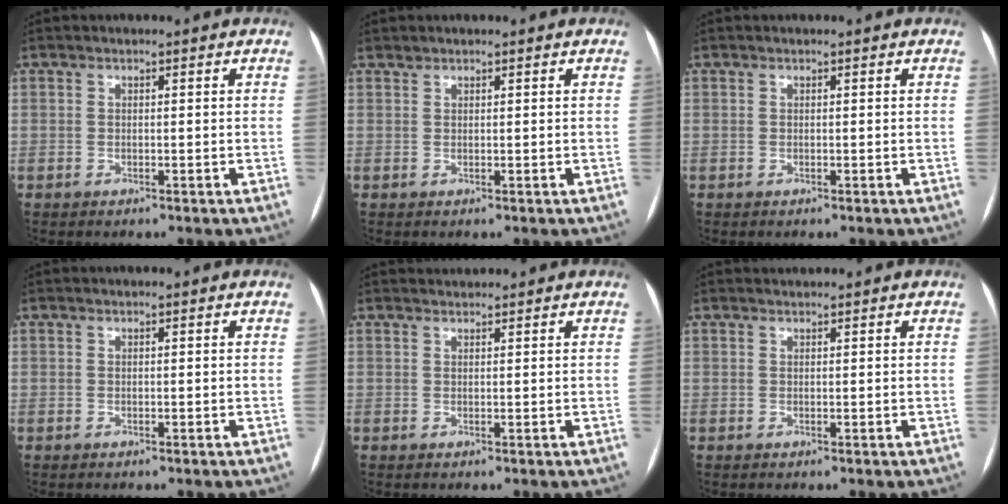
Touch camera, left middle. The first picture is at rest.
{"total": 0.5, "force": [0.5, 0.2, -0.1], "torque": [-0.003, 0.004, 0.010]}
{"total": 0.0}
{"total": 0.0}
{"total": 1.1, "force": [1.1, 0.0, -0.2], "torque": [-0.006, 0.011, 0.024]}
{"total": 0.6, "force": [0.6, 0.0, -0.1], "torque": [-0.006, 0.008, 0.013]}